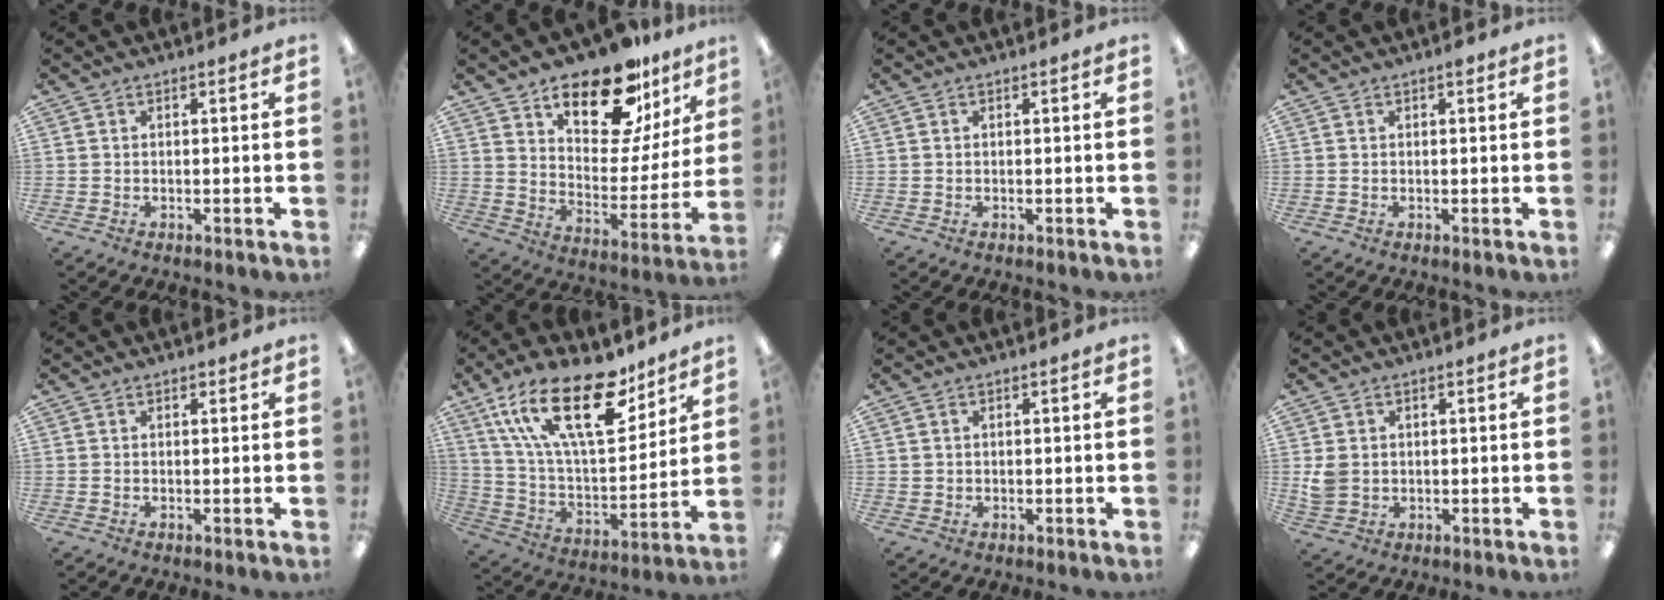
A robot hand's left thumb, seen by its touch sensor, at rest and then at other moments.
{"total": 20.0, "force": [14.2, 8.7, 11.1], "torque": [-0.171, -0.091, 0.241]}
{"total": 0.0}
{"total": 0.8, "force": [0.6, 0.2, 0.6], "torque": [-0.005, 0.000, 0.007]}
{"total": 0.6, "force": [0.5, 0.3, 0.2], "torque": [0.004, -0.003, 0.007]}
{"total": 24.5, "force": [14.6, 10.2, 16.7], "torque": [-0.306, -0.073, 0.251]}
{"total": 1.0, "force": [0.4, 0.9, 0.0], "torque": [-0.001, 0.004, 0.007]}
{"total": 4.3, "force": [0.9, 3.8, 2.0], "torque": [-0.031, 0.005, 0.019]}